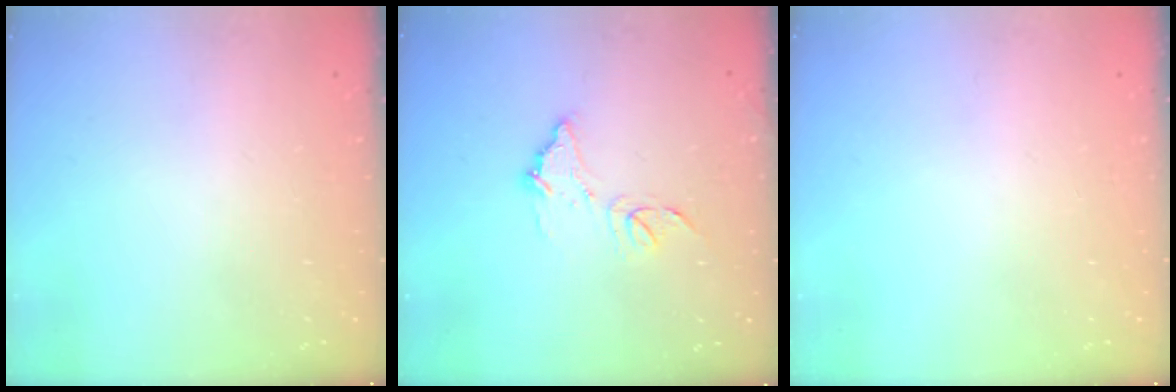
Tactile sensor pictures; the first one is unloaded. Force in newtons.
{"total": 10.1, "press": 10.1, "slide": 0.7}
{"total": 0.0}